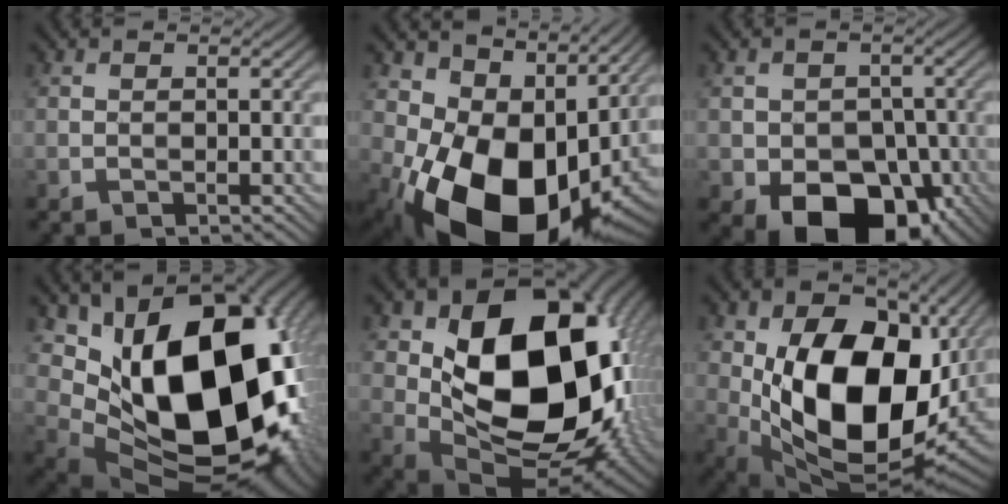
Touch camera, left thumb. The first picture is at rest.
{"total": 17.2, "force": [-0.3, 12.0, 12.4], "torque": [-0.205, -0.033, 0.017]}
{"total": 10.6, "force": [-4.7, 7.3, 6.2], "torque": [-0.093, -0.027, -0.074]}
{"total": 19.6, "force": [3.3, 12.5, 14.7], "torque": [-0.259, -0.047, 0.091]}
{"total": 19.5, "force": [2.0, 13.0, 14.4], "torque": [-0.231, -0.035, 0.051]}
{"total": 19.1, "force": [0.9, 12.1, 14.8], "torque": [-0.260, -0.043, 0.026]}